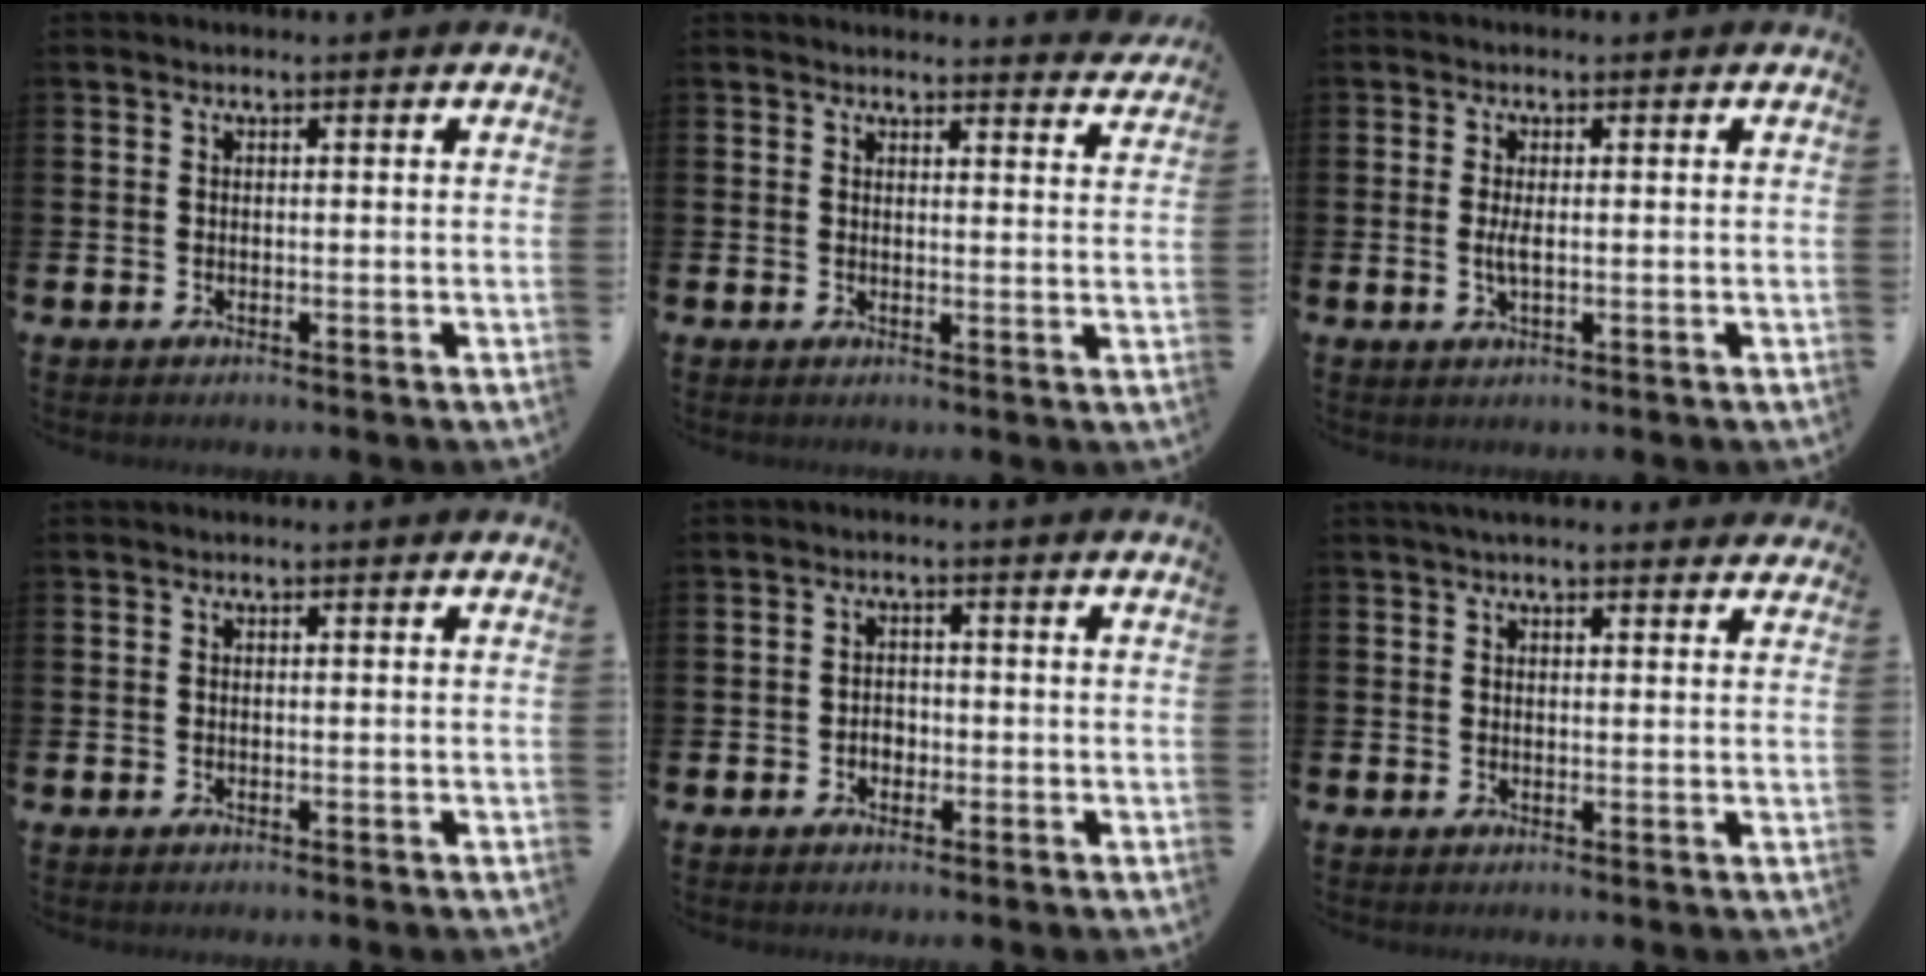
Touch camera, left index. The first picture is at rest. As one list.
[{"total": 3.0, "force": [3.0, 0.2, -0.1], "torque": [0.009, -0.022, 0.051]}, {"total": 1.9, "force": [0.0, 0.4, 1.8], "torque": [-0.029, -0.006, -0.001]}, {"total": 0.0}, {"total": 1.8, "force": [-0.6, 1.5, 0.8], "torque": [-0.004, -0.001, -0.018]}, {"total": 2.8, "force": [2.7, 0.5, 0.8], "torque": [-0.017, -0.006, 0.048]}]